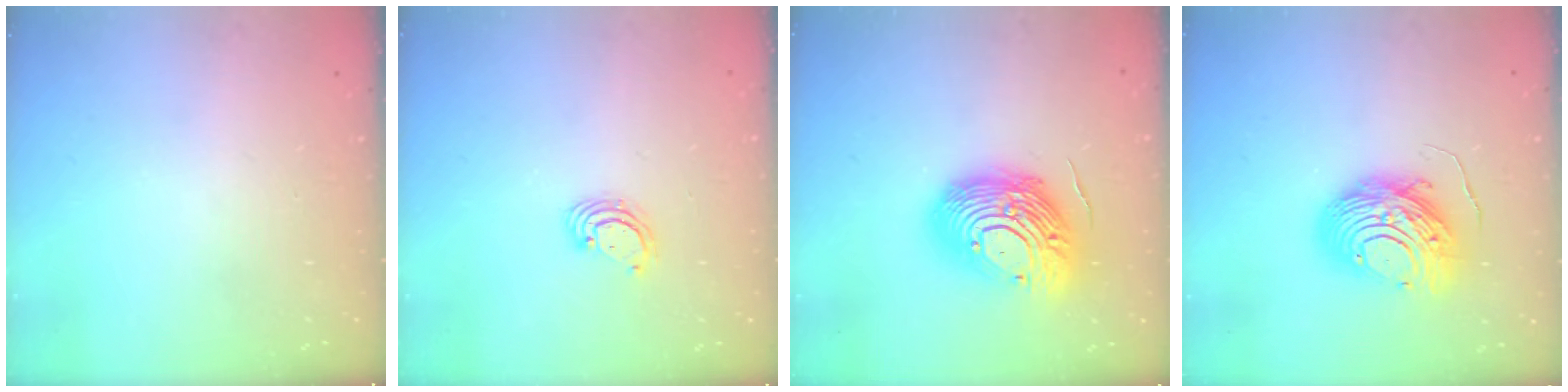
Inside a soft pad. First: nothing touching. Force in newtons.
{"total": 3.3, "press": 3.3, "slide": 0.2}
{"total": 19.5, "press": 19.3, "slide": 3.1}
{"total": 12.2, "press": 12.1, "slide": 1.2}